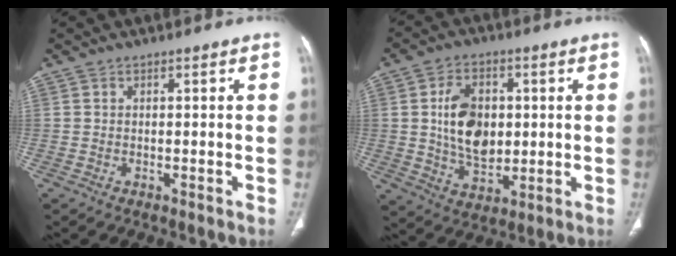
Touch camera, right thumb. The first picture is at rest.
{"total": 12.0, "force": [1.3, 8.1, 8.7], "torque": [-0.127, -0.008, 0.030]}